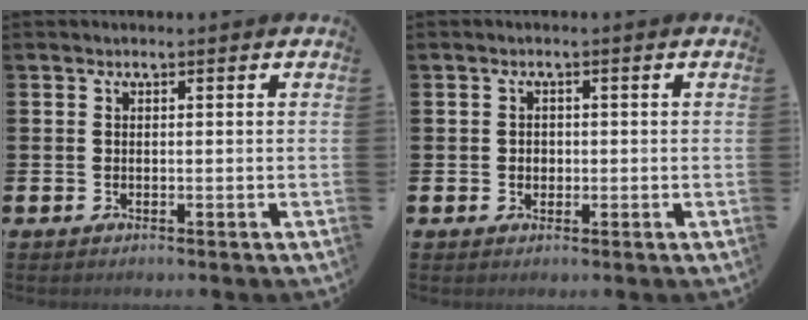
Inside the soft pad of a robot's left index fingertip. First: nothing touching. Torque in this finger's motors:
{"motor_torque": [0.49, -0.20, 0.03, 0.03]}